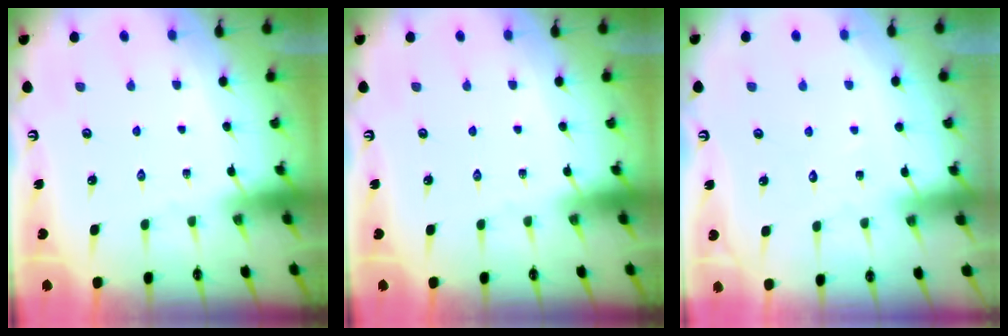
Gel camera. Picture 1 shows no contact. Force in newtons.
{"total": 0.0}
{"total": 2.2, "press": 2.2, "slide": 0.2}